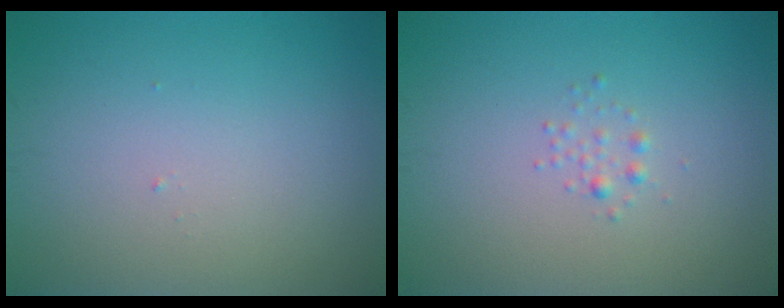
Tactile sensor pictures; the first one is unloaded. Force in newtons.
{"total": 0.8, "press": 0.8, "slide": 0.0}